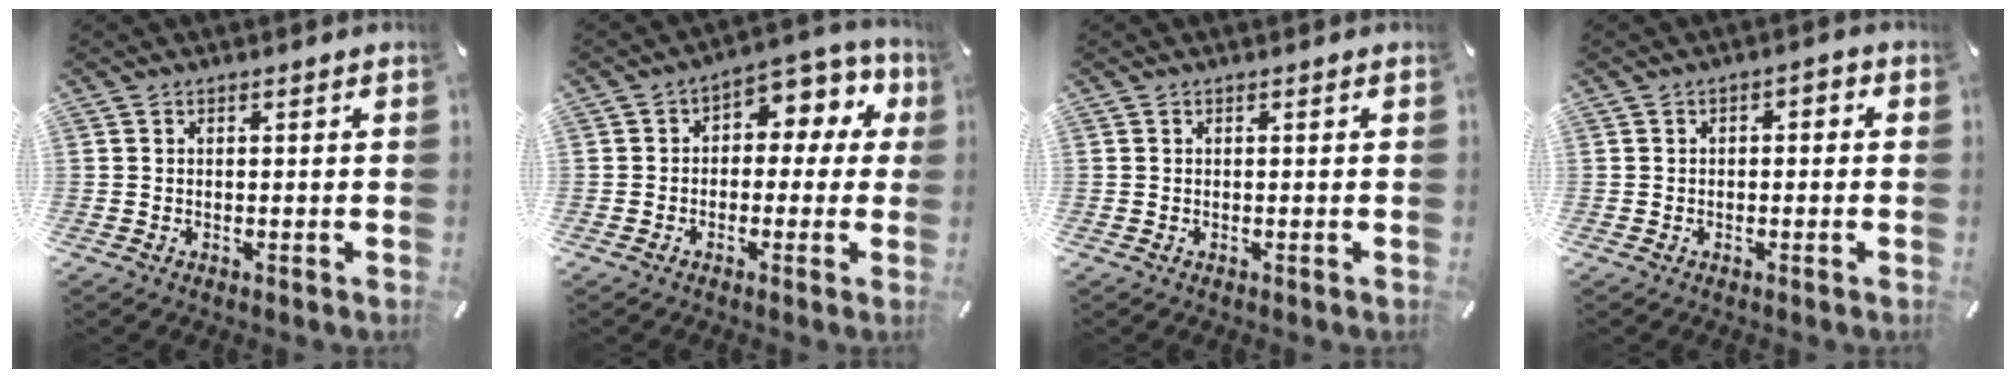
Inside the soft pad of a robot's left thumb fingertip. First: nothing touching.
{"total": 6.5, "force": [1.1, 4.9, 4.1], "torque": [-0.061, -0.001, 0.015]}
{"total": 0.0}
{"total": 1.9, "force": [-1.4, 1.0, 0.9], "torque": [-0.015, 0.012, -0.029]}